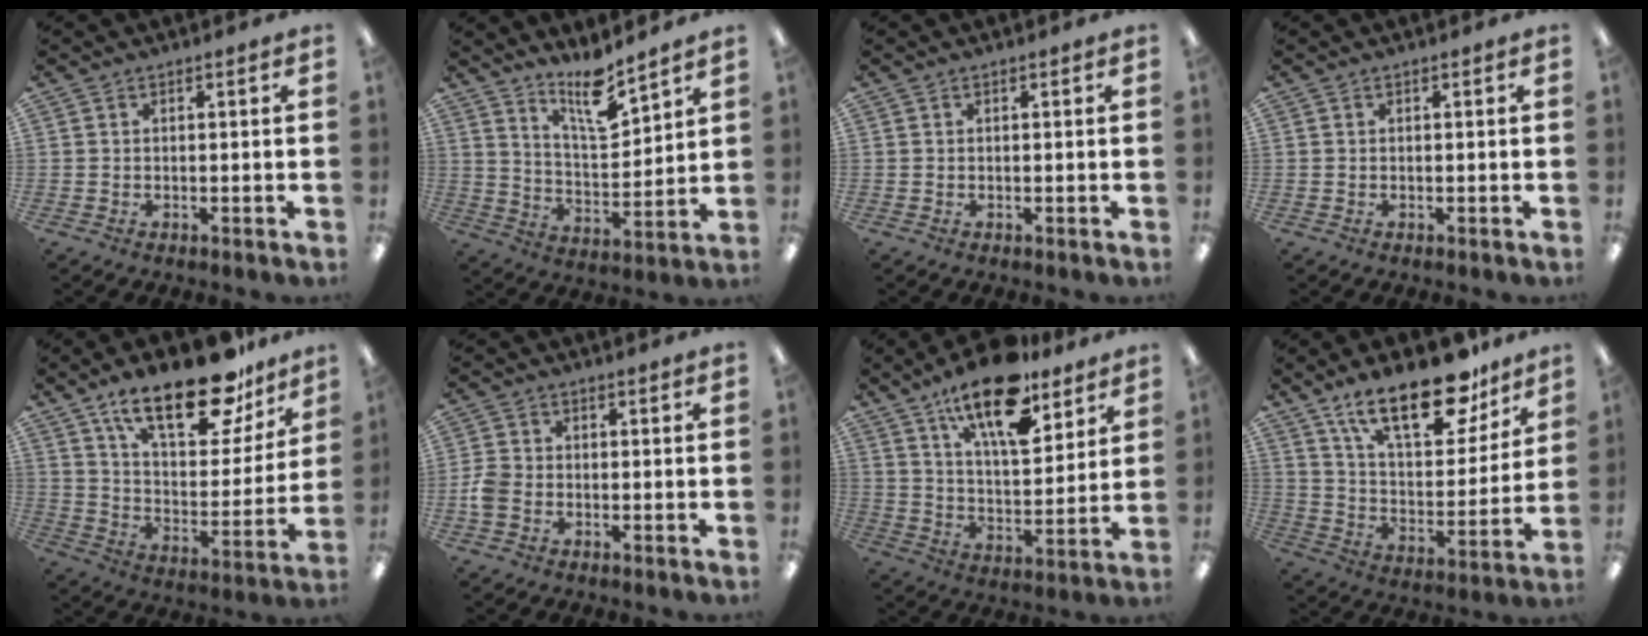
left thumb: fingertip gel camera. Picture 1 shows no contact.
{"total": 11.8, "force": [9.5, 3.1, 6.3], "torque": [-0.099, -0.064, 0.164]}
{"total": 0.0}
{"total": 0.0}
{"total": 23.6, "force": [15.8, 9.6, 14.7], "torque": [-0.226, -0.090, 0.268]}
{"total": 3.9, "force": [-1.3, 2.9, 2.3], "torque": [-0.051, 0.005, -0.025]}
{"total": 17.9, "force": [12.5, 6.8, 10.8], "torque": [-0.175, -0.065, 0.209]}
{"total": 22.7, "force": [15.3, 9.4, 13.9], "torque": [-0.211, -0.088, 0.260]}